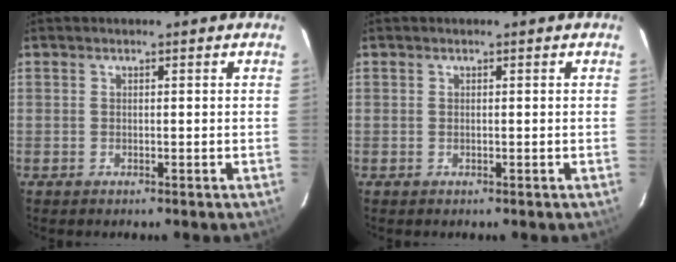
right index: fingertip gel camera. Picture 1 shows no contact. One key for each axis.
{"total": 0.0}